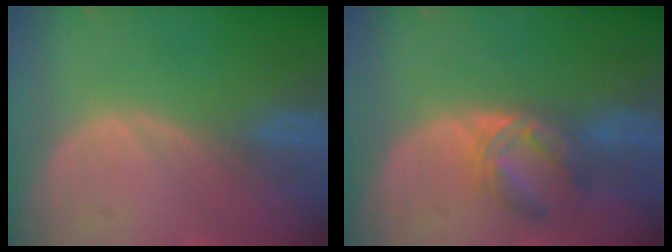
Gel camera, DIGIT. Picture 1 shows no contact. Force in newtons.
{"total": 5.4, "press": 5.3, "slide": 1.0}